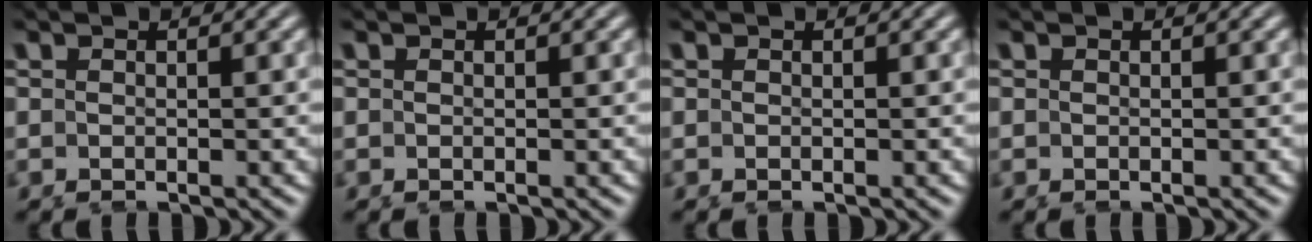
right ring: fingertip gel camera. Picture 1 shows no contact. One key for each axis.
{"total": 0.0}
{"total": 0.0}
{"total": 0.0}